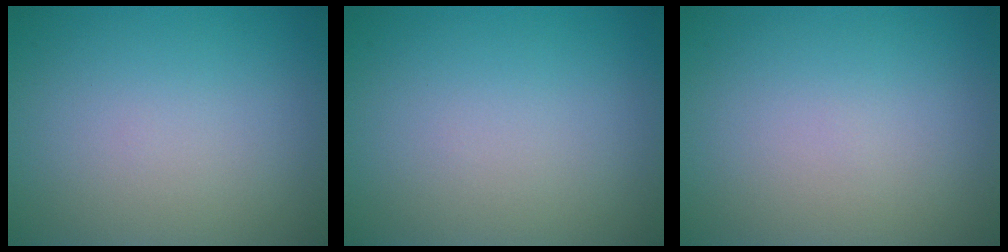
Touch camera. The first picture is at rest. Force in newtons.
{"total": 0.0}
{"total": 0.0}